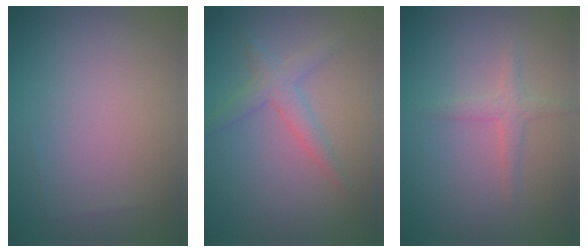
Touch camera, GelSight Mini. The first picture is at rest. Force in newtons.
{"total": 2.2, "press": 2.2, "slide": 0.1}
{"total": 1.5, "press": 1.5, "slide": 0.1}